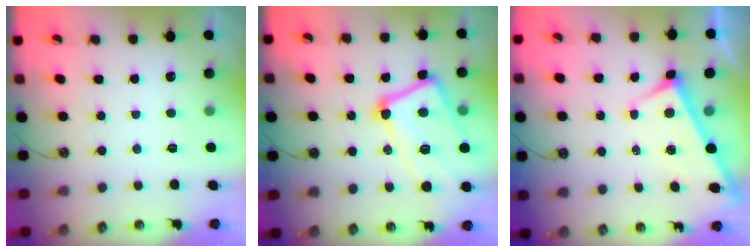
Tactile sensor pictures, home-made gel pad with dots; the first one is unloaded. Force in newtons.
{"total": 15.9, "press": 15.8, "slide": 2.1}
{"total": 3.7, "press": 3.7, "slide": 0.5}